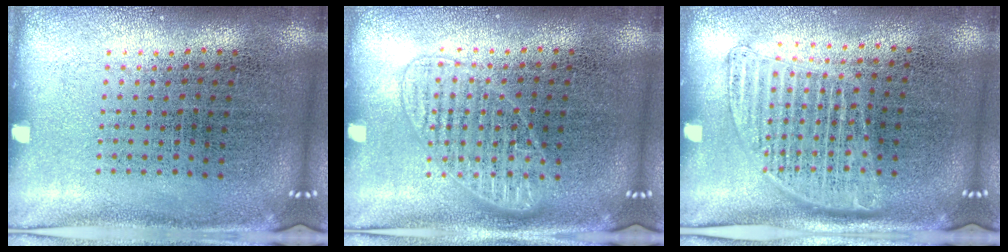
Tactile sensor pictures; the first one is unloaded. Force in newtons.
{"total": 2.4, "press": 2.3, "slide": 0.4}
{"total": 1.4, "press": 1.3, "slide": 0.6}